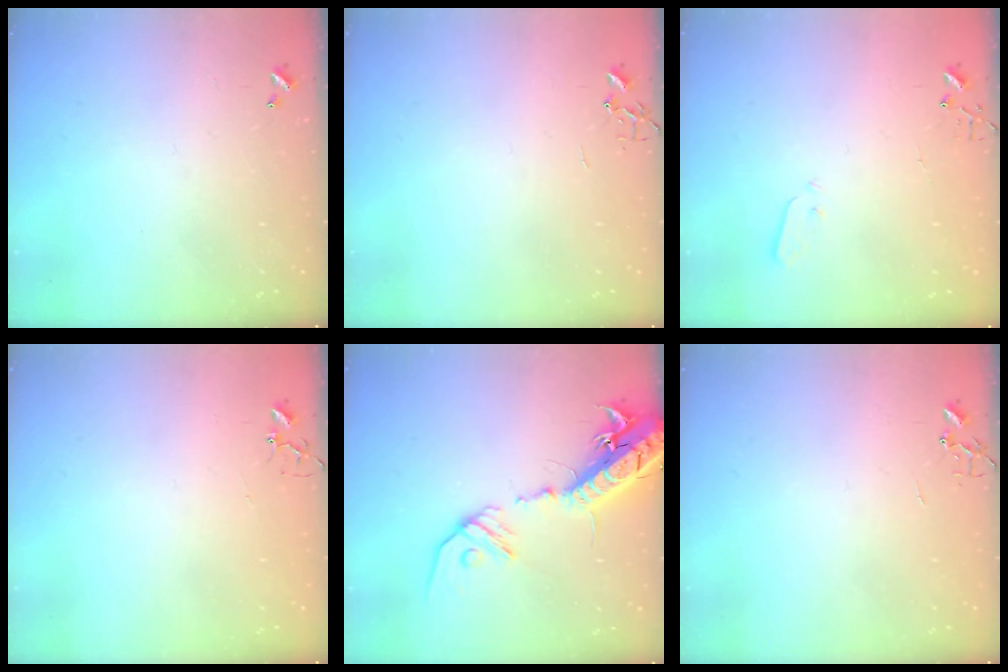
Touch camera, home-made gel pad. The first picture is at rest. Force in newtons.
{"total": 0.0}
{"total": 2.0, "press": 2.0, "slide": 0.4}
{"total": 2.9, "press": 2.9, "slide": 0.2}
{"total": 19.2, "press": 18.8, "slide": 3.9}
{"total": 0.0}